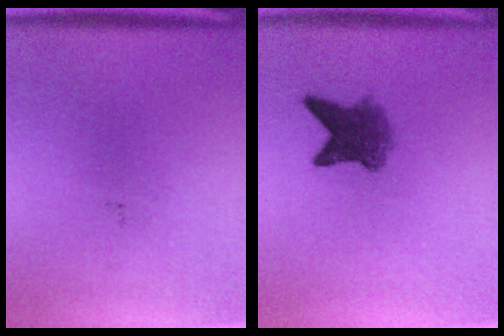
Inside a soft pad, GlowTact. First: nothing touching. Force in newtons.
{"total": 5.2}